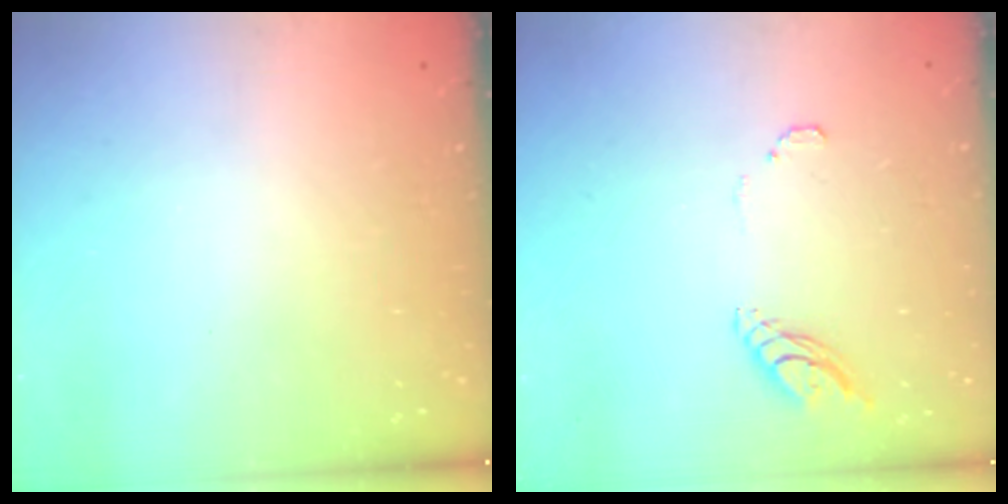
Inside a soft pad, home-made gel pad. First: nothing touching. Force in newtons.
{"total": 8.1, "press": 8.1, "slide": 0.7}